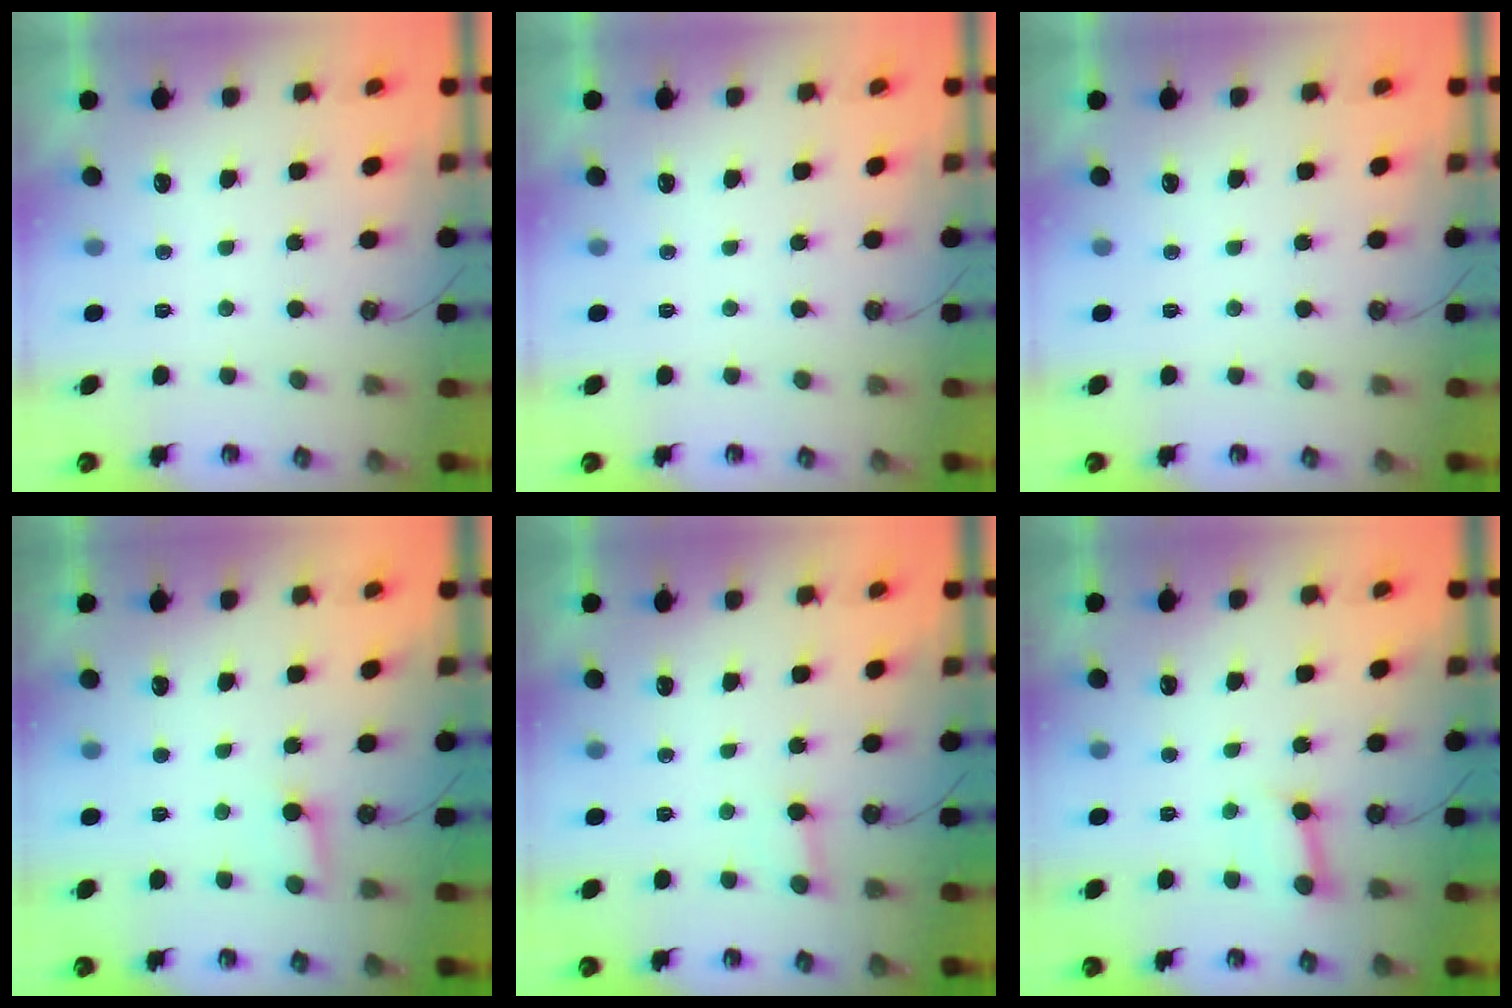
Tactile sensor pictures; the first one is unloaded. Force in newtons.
{"total": 0.0}
{"total": 0.0}
{"total": 4.6, "press": 4.6, "slide": 0.4}
{"total": 2.2, "press": 2.2, "slide": 0.1}
{"total": 3.7, "press": 3.7, "slide": 0.4}